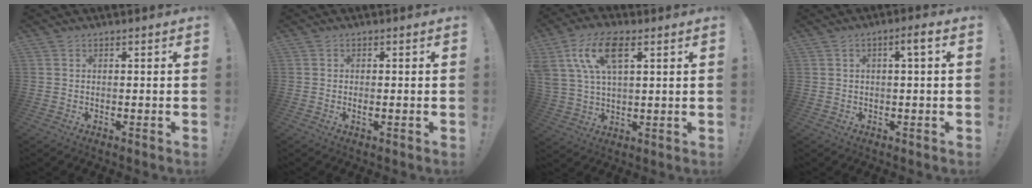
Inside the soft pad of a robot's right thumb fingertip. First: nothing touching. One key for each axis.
{"total": 0.9, "fx": 0.0, "fy": 0.0, "fz": 0.9, "tx": -0.008, "ty": -0.006, "tz": -0.001}
{"total": 13.3, "fx": 5.7, "fy": 6.4, "fz": 10.1, "tx": -0.208, "ty": -0.001, "tz": 0.106}
{"total": 3.2, "fx": 0.3, "fy": 0.3, "fz": 3.2, "tx": -0.048, "ty": 0.000, "tz": -0.001}